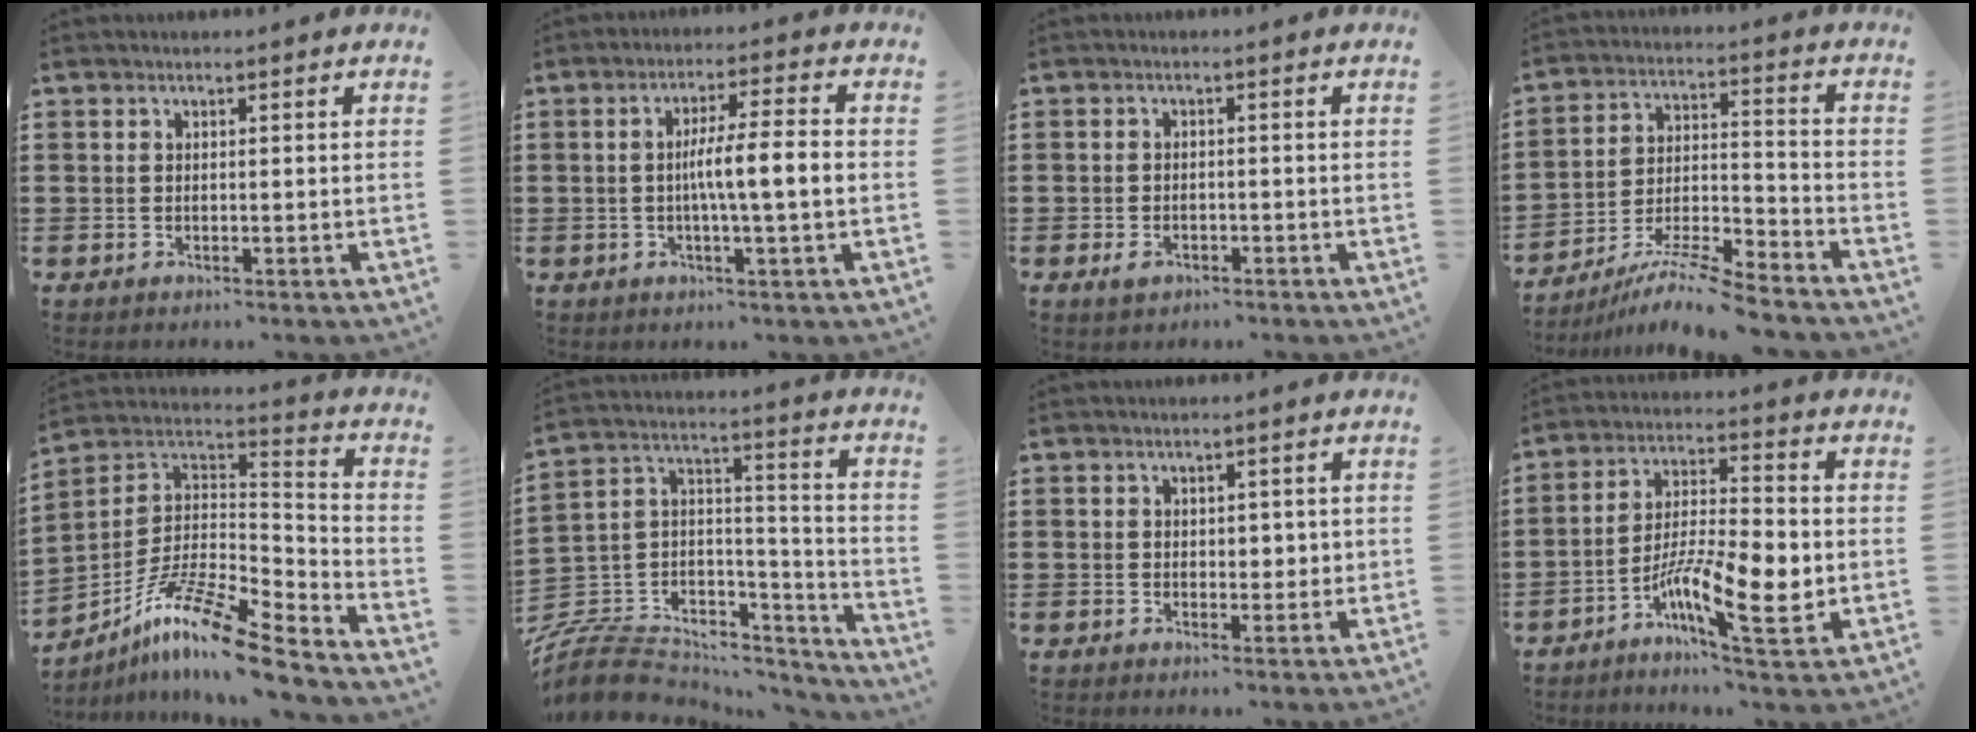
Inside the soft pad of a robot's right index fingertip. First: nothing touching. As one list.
[{"total": 6.7, "force": [-0.6, 0.4, 6.6], "torque": [-0.118, 0.001, -0.017]}, {"total": 1.8, "force": [-1.2, 1.0, 0.9], "torque": [-0.020, 0.000, -0.024]}, {"total": 8.9, "force": [-8.2, 0.1, 3.4], "torque": [-0.059, 0.009, -0.163]}, {"total": 12.6, "force": [-9.7, 1.5, 7.9], "torque": [-0.153, 0.014, -0.191]}, {"total": 8.1, "force": [-6.6, 4.2, 2.3], "torque": [-0.063, 0.001, -0.129]}, {"total": 2.1, "force": [0.7, 1.6, 1.2], "torque": [-0.009, 0.003, 0.008]}, {"total": 11.3, "force": [-3.7, 3.3, 10.1], "torque": [-0.195, -0.005, -0.065]}]